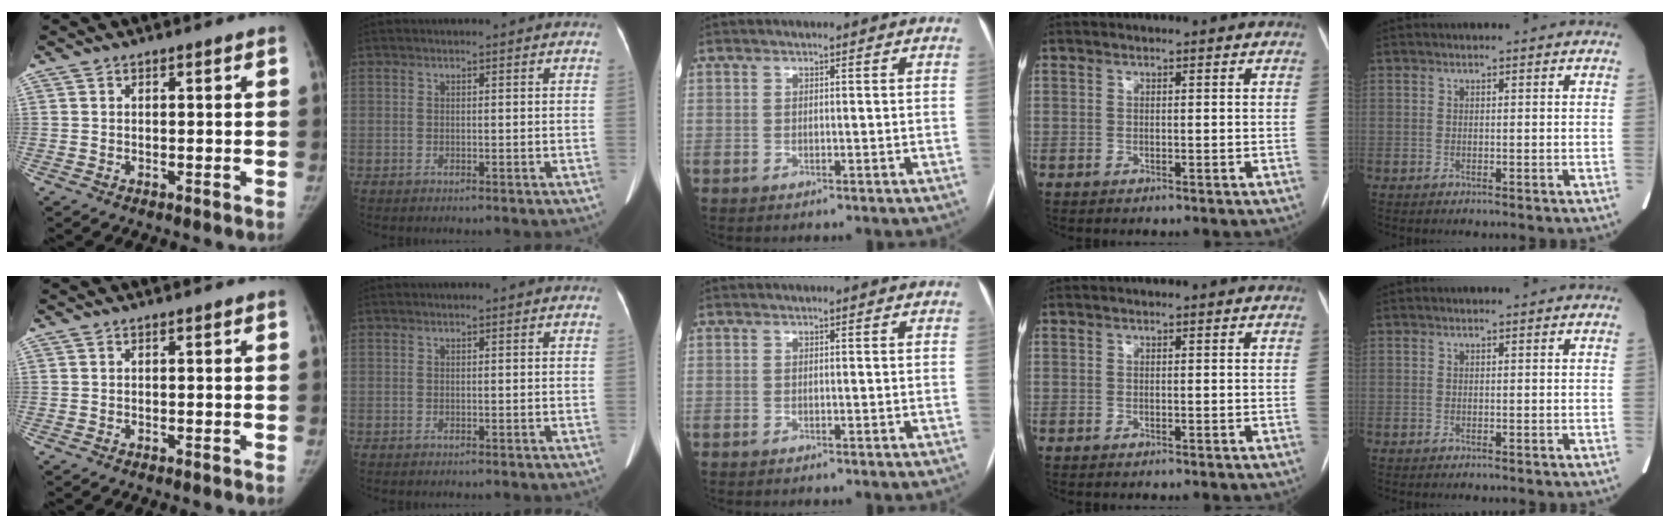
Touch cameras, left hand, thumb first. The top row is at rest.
{}